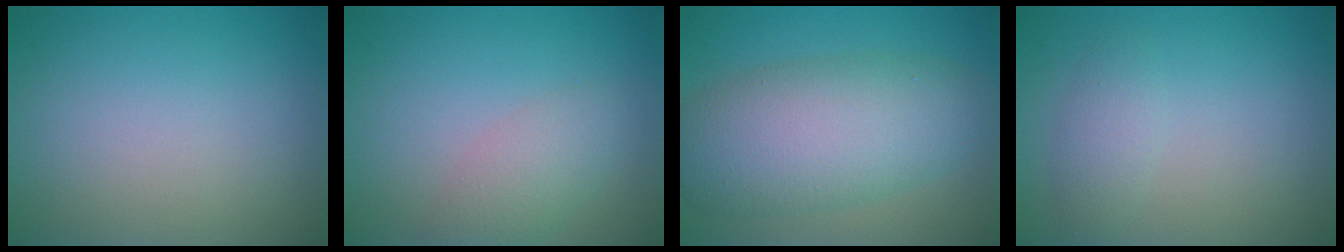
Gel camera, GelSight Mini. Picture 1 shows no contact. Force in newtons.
{"total": 2.7, "press": 2.7, "slide": 0.1}
{"total": 8.5, "press": 8.5, "slide": 0.4}
{"total": 1.8, "press": 1.8, "slide": 0.1}